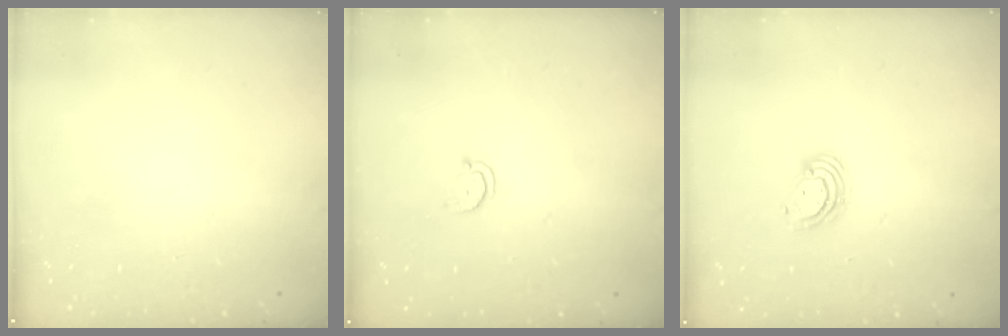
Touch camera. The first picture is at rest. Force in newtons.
{"total": 2.2, "press": 2.2, "slide": 0.2}
{"total": 4.4, "press": 4.4, "slide": 0.4}